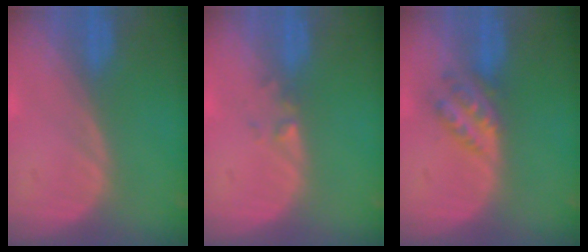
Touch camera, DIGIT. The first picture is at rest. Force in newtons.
{"total": 1.3, "press": 1.0, "slide": 0.8}
{"total": 4.7, "press": 4.3, "slide": 1.9}